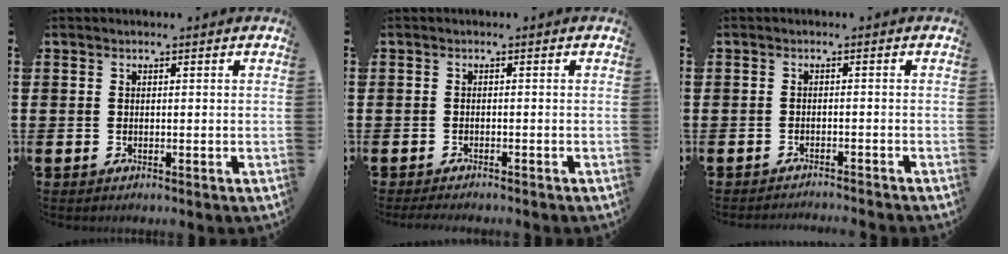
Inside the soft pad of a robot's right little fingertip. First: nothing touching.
{"total": 0.8, "force": [-0.8, 0.0, 0.3], "torque": [-0.005, -0.002, -0.015]}
{"total": 1.1, "force": [-1.1, -0.2, 0.0], "torque": [0.000, 0.002, -0.023]}